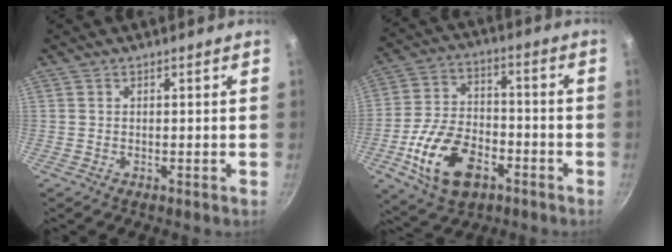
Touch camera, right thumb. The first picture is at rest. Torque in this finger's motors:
{"motor_torque": [0.15, 0.49, 0.01, -0.02, 0.35]}